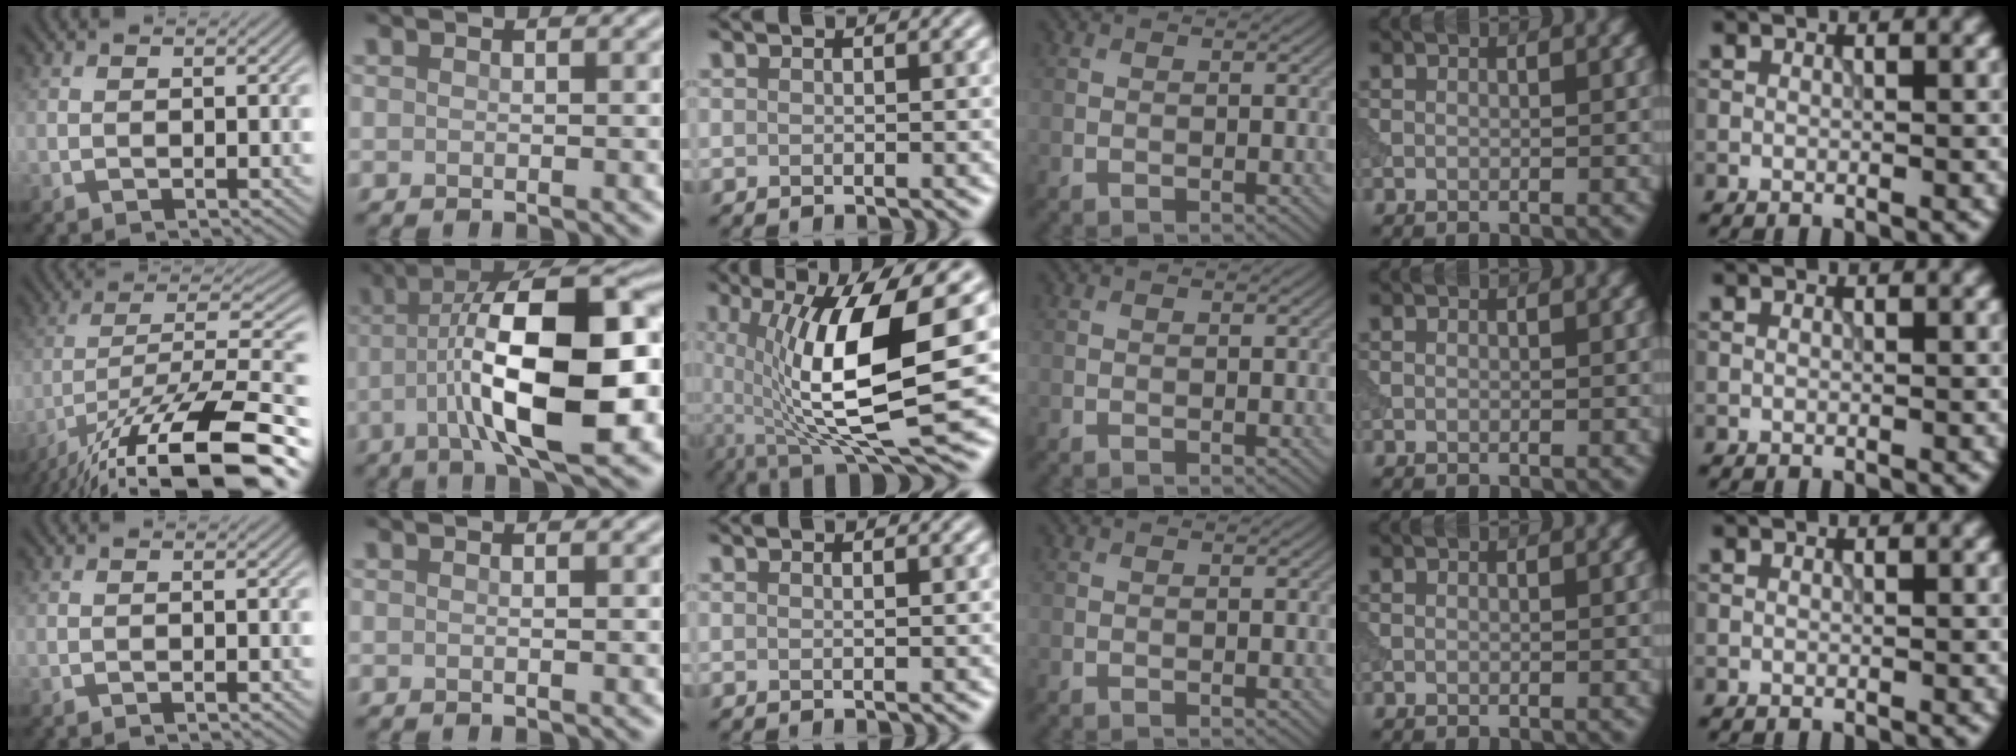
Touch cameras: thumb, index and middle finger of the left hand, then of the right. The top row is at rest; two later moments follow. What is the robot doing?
{"motion": "dispense", "object": "syringe"}